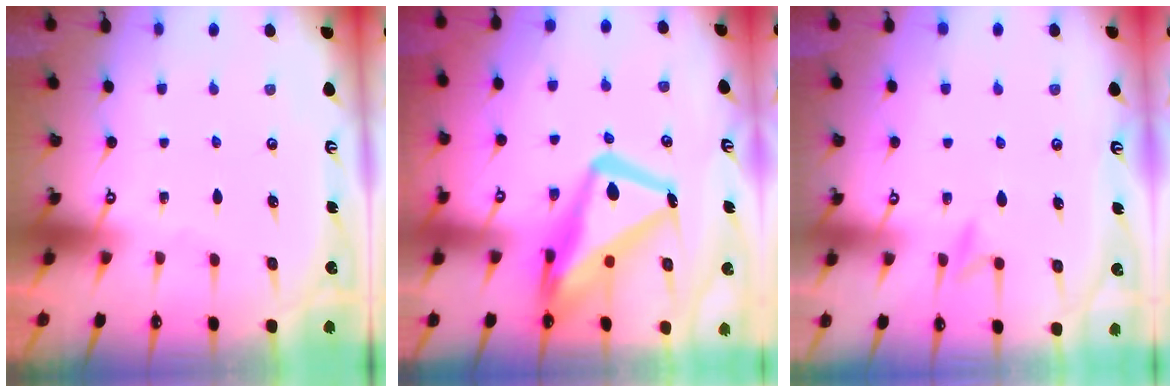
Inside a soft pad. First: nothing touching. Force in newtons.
{"total": 19.8, "press": 19.7, "slide": 1.7}
{"total": 5.6, "press": 5.6, "slide": 0.7}